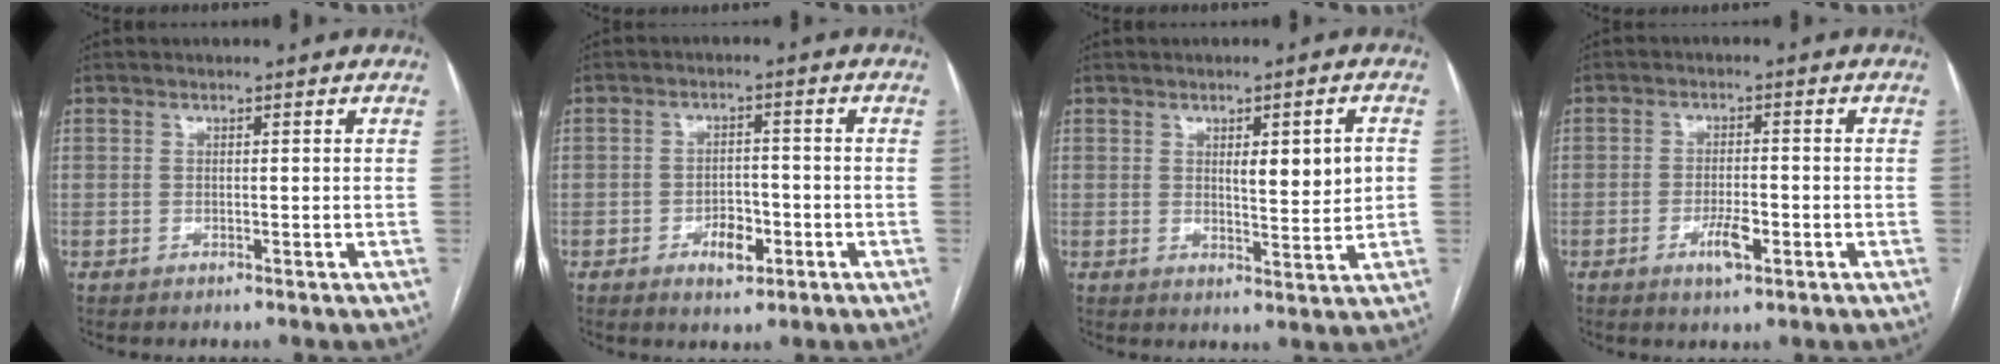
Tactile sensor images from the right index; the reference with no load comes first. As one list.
[{"total": 4.2, "force": [-1.8, 2.2, 3.0], "torque": [-0.043, 0.005, -0.025]}, {"total": 5.8, "force": [1.2, 1.1, 5.6], "torque": [-0.082, -0.005, 0.020]}, {"total": 4.0, "force": [-1.8, 1.1, 3.5], "torque": [-0.065, 0.000, -0.028]}]